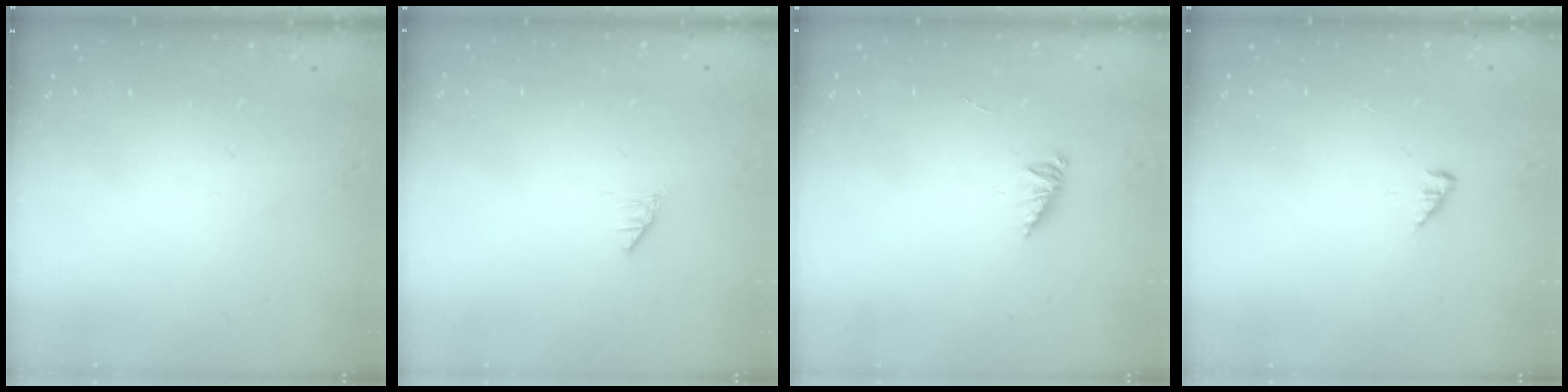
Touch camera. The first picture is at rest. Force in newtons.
{"total": 0.0}
{"total": 1.7, "press": 1.6, "slide": 0.4}
{"total": 2.2, "press": 2.2, "slide": 0.2}